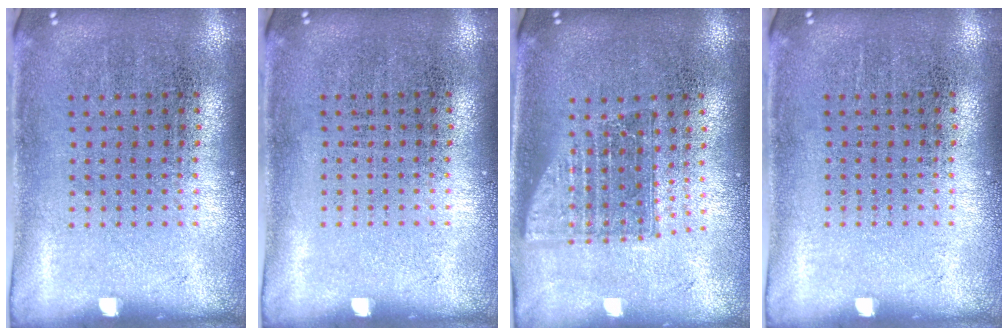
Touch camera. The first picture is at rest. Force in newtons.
{"total": 0.0}
{"total": 1.5, "press": 1.2, "slide": 1.0}
{"total": 0.0}